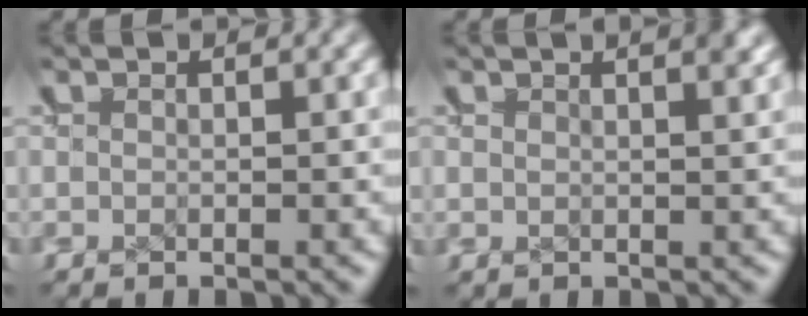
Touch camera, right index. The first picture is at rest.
{"total": 1.2, "force": [1.0, -0.4, 0.3], "torque": [-0.002, 0.003, 0.018]}